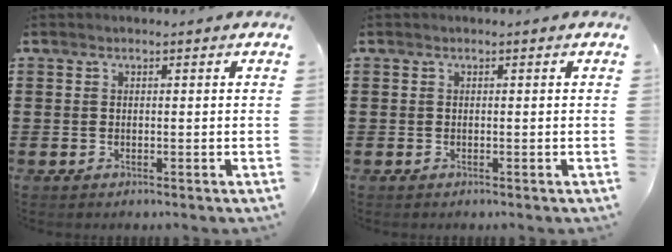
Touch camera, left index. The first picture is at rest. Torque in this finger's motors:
{"motor_torque": [0.00, 0.00, 0.00, 0.00]}